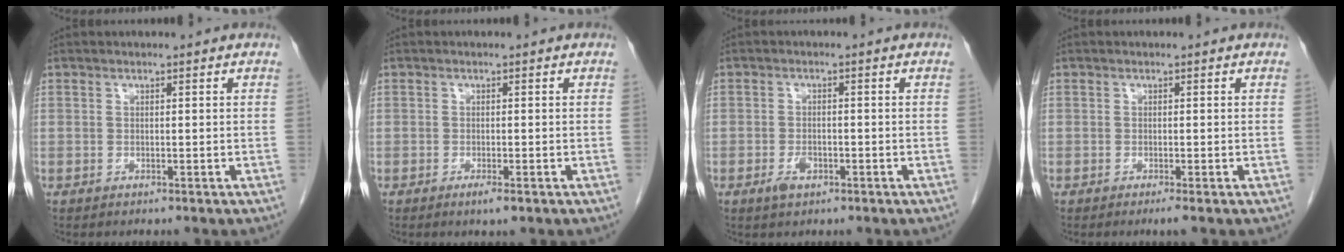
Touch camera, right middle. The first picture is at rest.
{"total": 1.6, "force": [-0.9, 0.3, 1.3], "torque": [-0.021, -0.003, -0.013]}
{"total": 2.5, "force": [-1.3, 1.3, 1.7], "torque": [-0.034, 0.002, -0.019]}
{"total": 1.0, "force": [-0.6, -0.2, 0.7], "torque": [-0.012, -0.002, -0.010]}